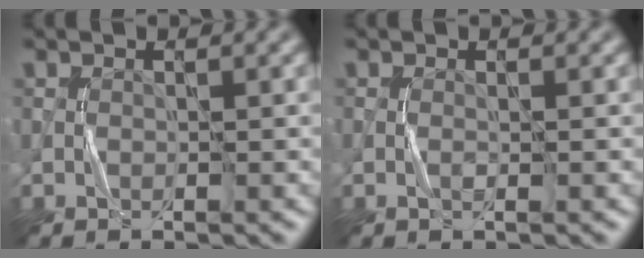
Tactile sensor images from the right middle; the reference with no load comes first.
{"total": 0.6, "force": [-0.2, 0.0, 0.6], "torque": [-0.015, 0.000, -0.005]}